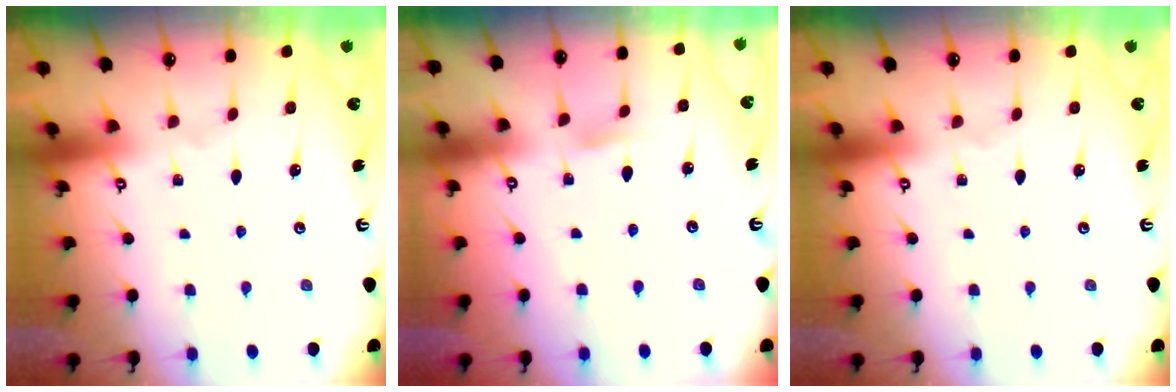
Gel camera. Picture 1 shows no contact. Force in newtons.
{"total": 4.3, "press": 4.2, "slide": 0.6}
{"total": 0.0}